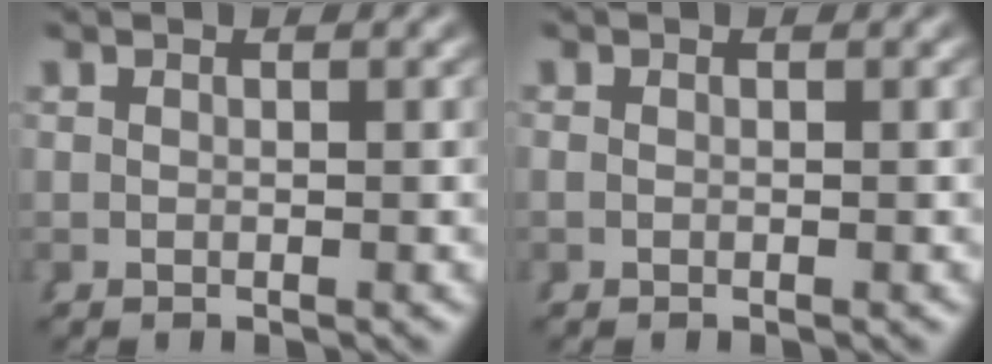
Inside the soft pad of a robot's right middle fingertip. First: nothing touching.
{"total": 0.0}